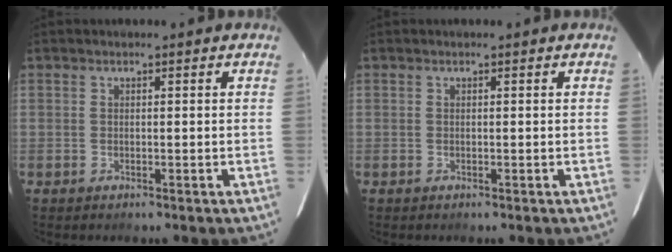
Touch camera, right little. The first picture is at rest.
{"total": 0.0}